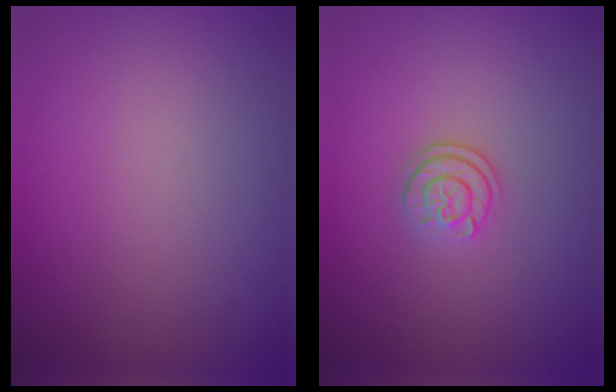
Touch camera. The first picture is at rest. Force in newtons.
{"total": 2.2, "press": 1.7, "slide": 1.4}